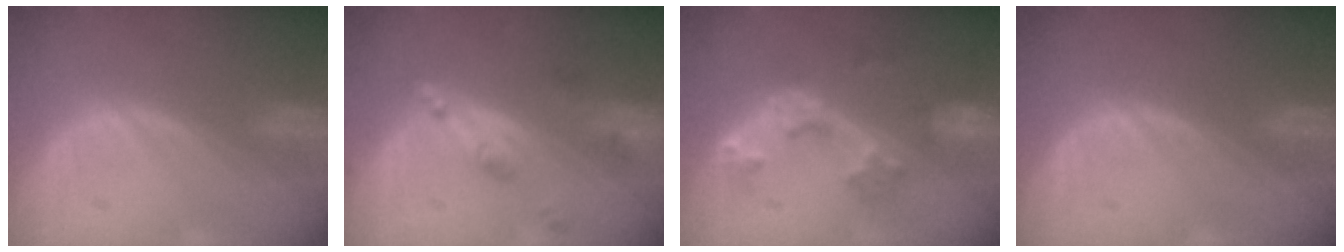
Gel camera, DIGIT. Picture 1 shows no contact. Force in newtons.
{"total": 5.3, "press": 4.8, "slide": 2.2}
{"total": 5.9, "press": 5.4, "slide": 2.4}
{"total": 0.0}